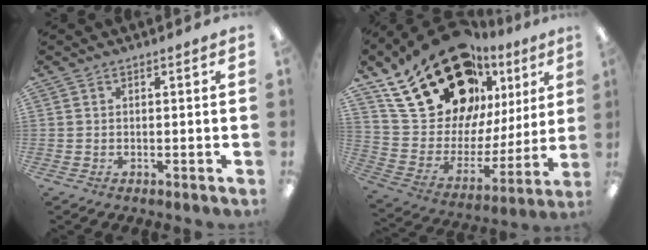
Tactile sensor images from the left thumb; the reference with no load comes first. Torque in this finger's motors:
{"motor_torque": [2.51, 2.50, 1.34, -1.43, 0.64]}